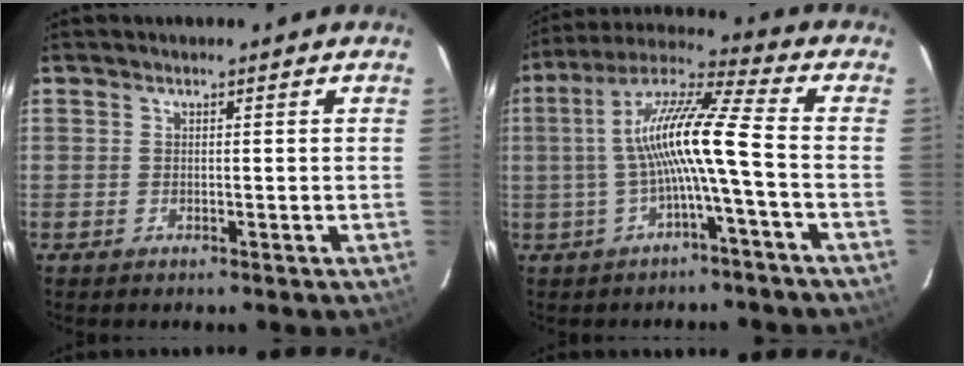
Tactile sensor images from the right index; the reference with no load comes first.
{"total": 12.1, "force": [-2.1, -0.3, 11.9], "torque": [-0.234, 0.016, -0.036]}